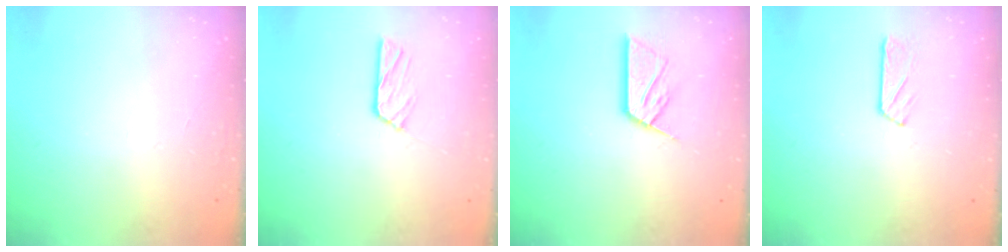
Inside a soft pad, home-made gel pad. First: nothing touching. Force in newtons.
{"total": 5.4, "press": 5.4, "slide": 0.2}
{"total": 10.8, "press": 10.7, "slide": 0.9}
{"total": 3.5, "press": 3.4, "slide": 0.4}